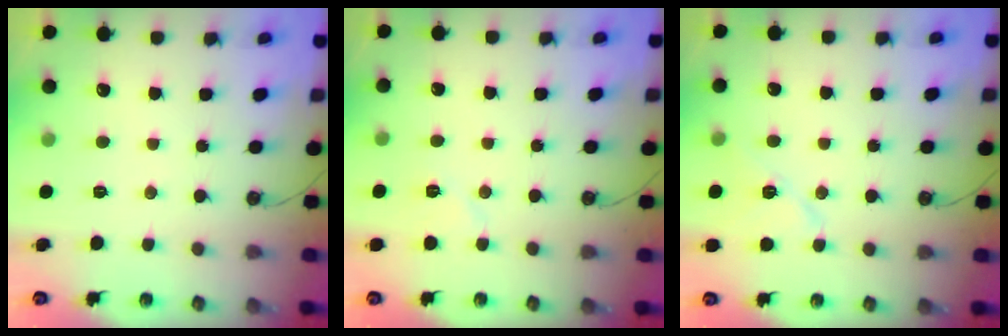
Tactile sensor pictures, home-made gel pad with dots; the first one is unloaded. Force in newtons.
{"total": 6.0, "press": 5.9, "slide": 1.1}
{"total": 10.2, "press": 10.1, "slide": 0.9}